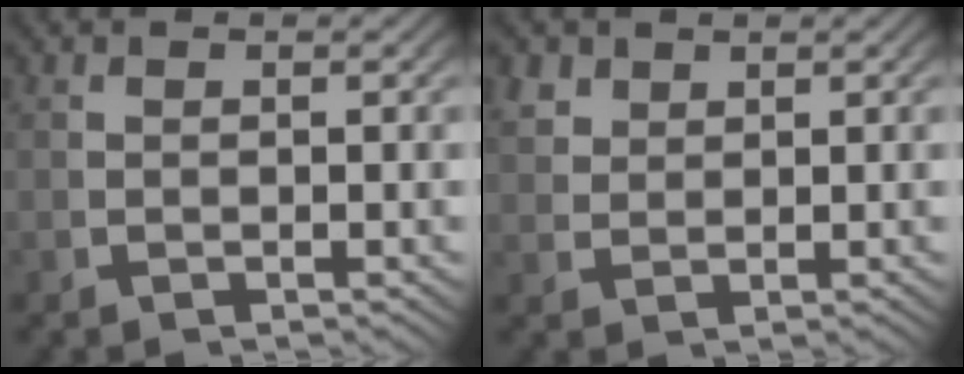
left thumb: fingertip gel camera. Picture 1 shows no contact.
{"total": 2.3, "force": [1.8, 1.3, 0.8], "torque": [-0.016, -0.001, 0.044]}